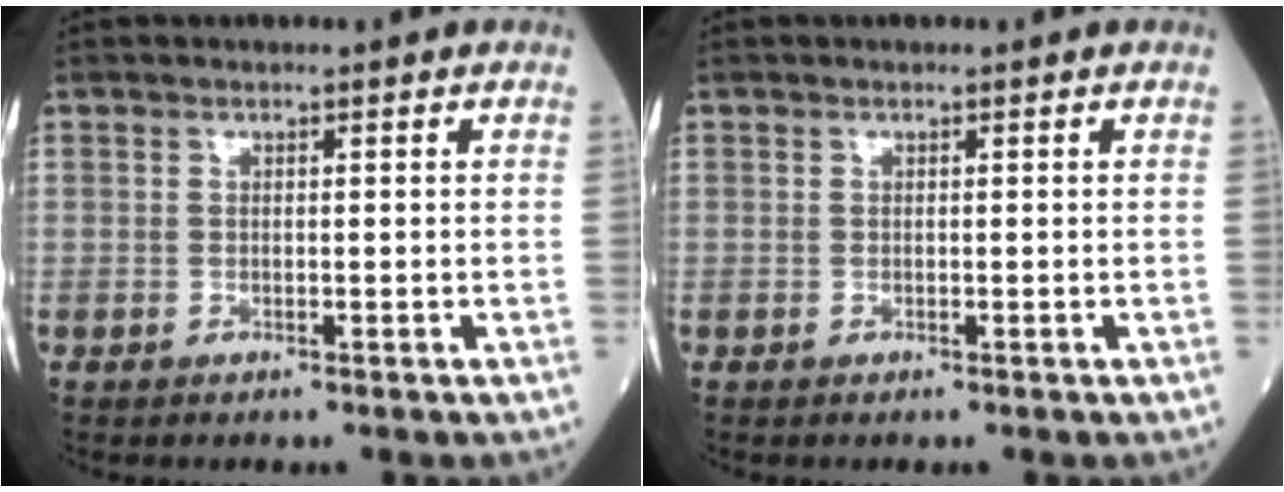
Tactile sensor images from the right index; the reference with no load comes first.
{"total": 0.0}